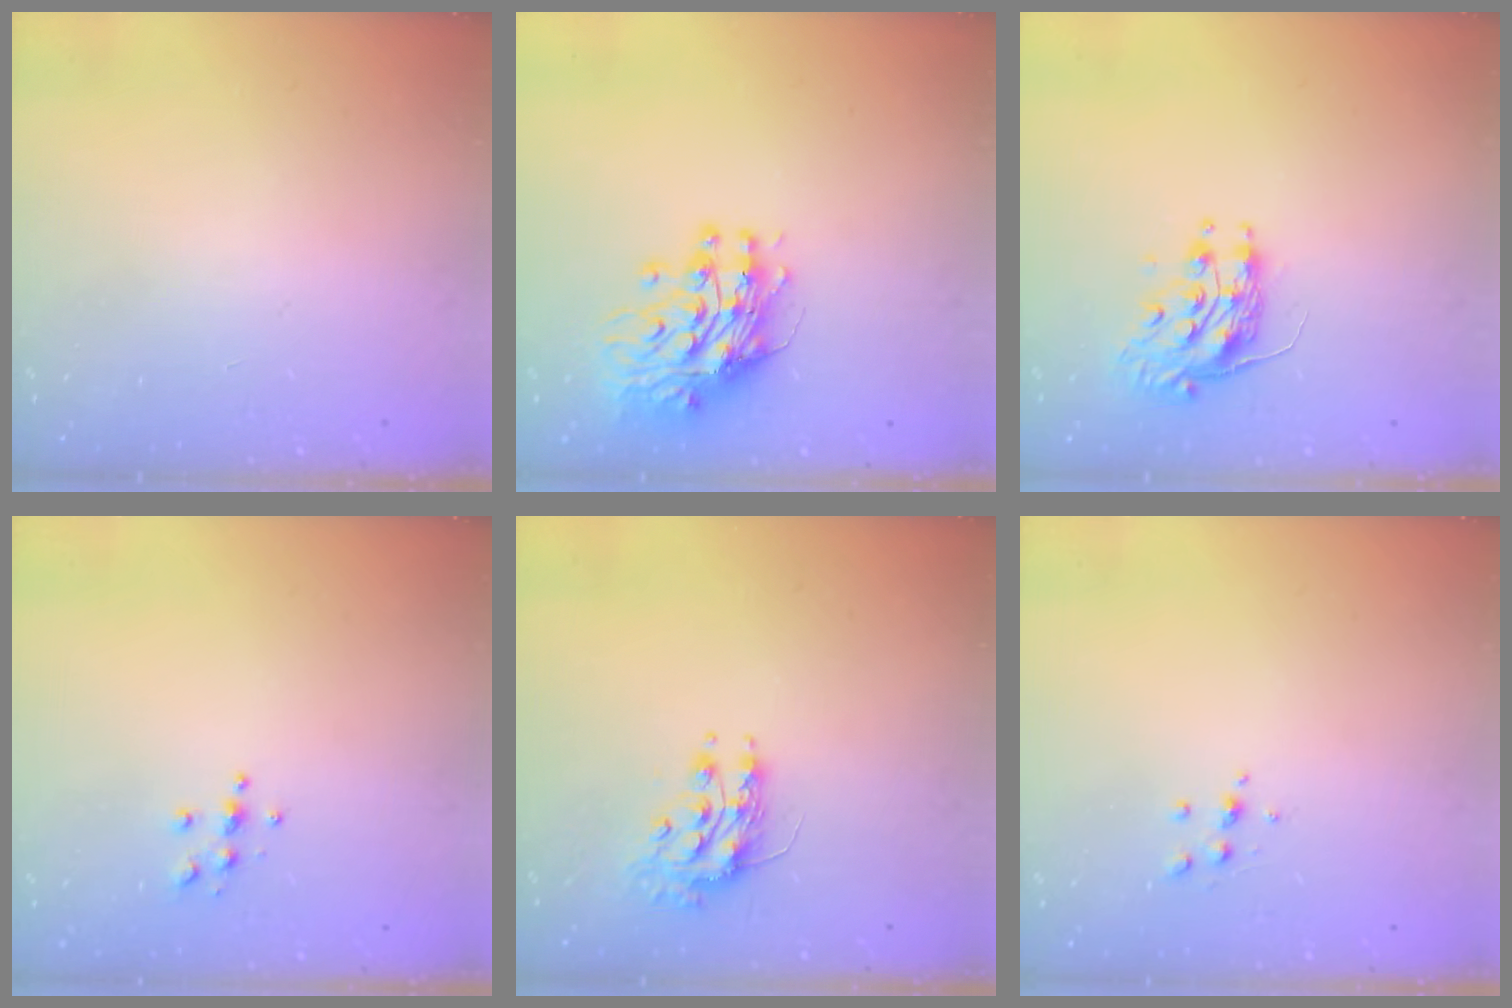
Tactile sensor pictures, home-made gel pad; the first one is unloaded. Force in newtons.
{"total": 13.5, "press": 13.4, "slide": 1.4}
{"total": 8.8, "press": 8.8, "slide": 0.0}
{"total": 3.9, "press": 3.9, "slide": 0.5}
{"total": 8.5, "press": 8.5, "slide": 0.6}
{"total": 4.9, "press": 4.8, "slide": 1.1}